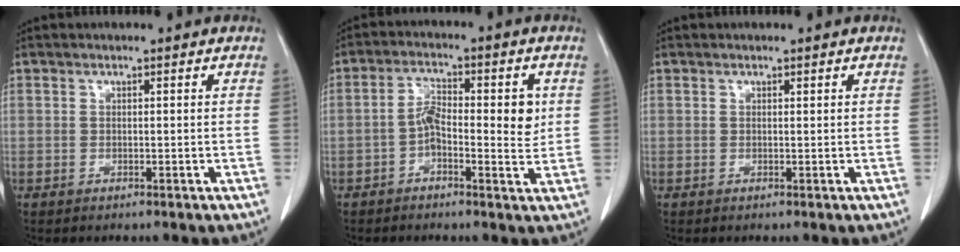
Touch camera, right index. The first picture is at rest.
{"total": 7.3, "force": [0.0, 2.9, 6.7], "torque": [-0.110, 0.015, -0.004]}
{"total": 0.0}